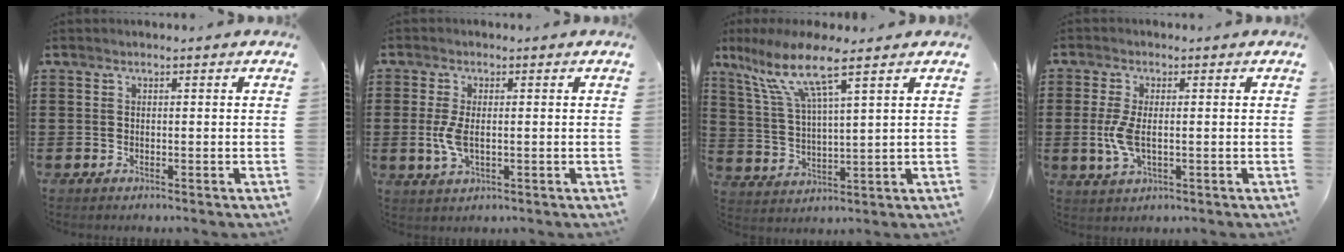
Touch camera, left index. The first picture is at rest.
{"total": 4.2, "force": [-0.2, 1.8, 3.8], "torque": [-0.099, -0.008, -0.011]}
{"total": 9.9, "force": [6.6, 1.2, 7.3], "torque": [-0.160, -0.018, 0.115]}
{"total": 5.0, "force": [-0.4, 2.1, 4.5], "torque": [-0.115, -0.011, -0.015]}